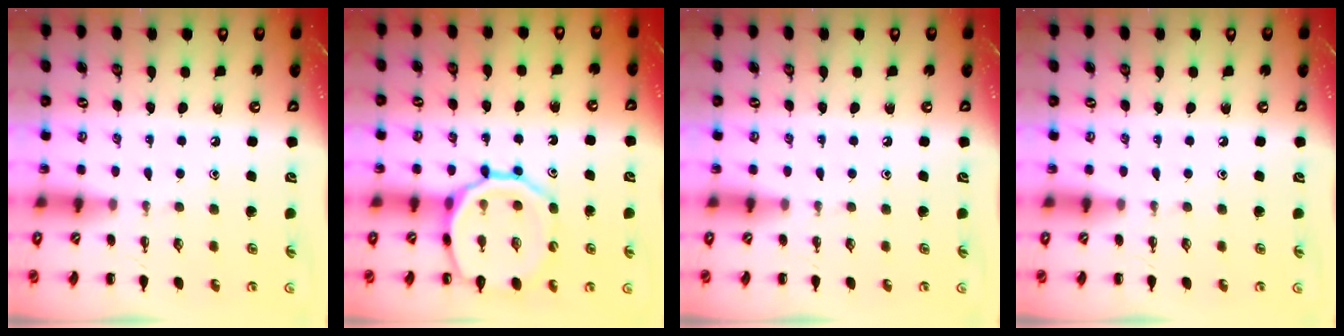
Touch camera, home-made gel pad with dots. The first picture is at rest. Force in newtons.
{"total": 17.3, "press": 17.1, "slide": 2.8}
{"total": 0.0}
{"total": 0.0}